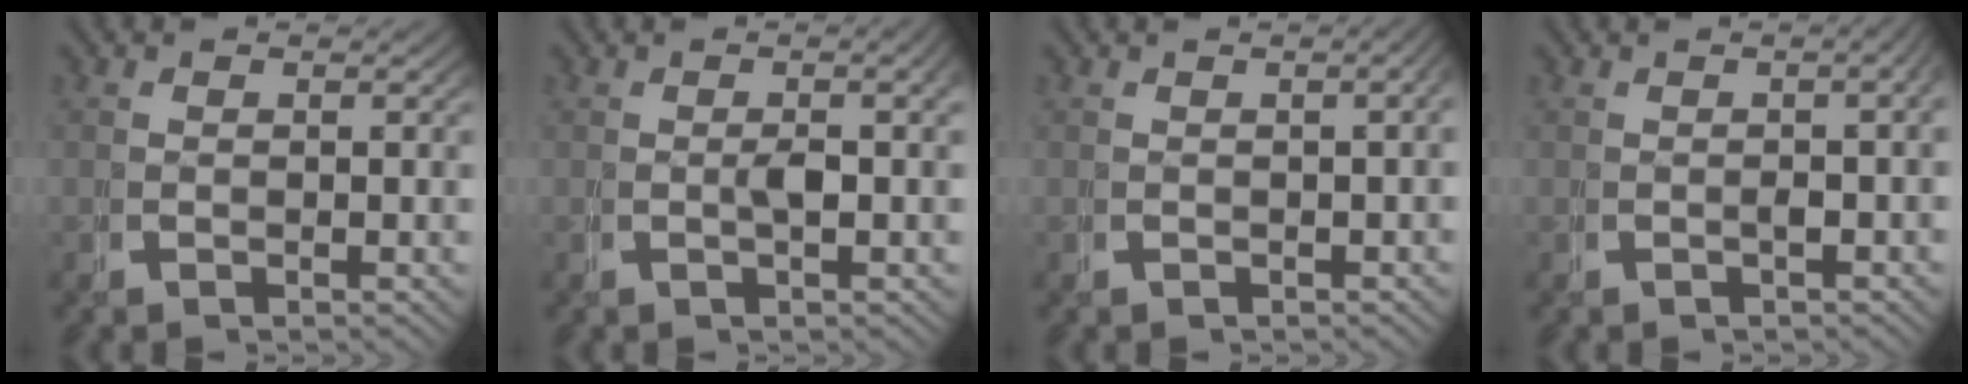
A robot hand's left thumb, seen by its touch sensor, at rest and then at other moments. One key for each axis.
{"total": 2.2, "fx": 0.1, "fy": 0.3, "fz": 2.2, "tx": -0.039, "ty": 0.004, "tz": 0.004}
{"total": 1.7, "fx": -0.4, "fy": 0.5, "fz": 1.6, "tx": -0.021, "ty": 0.006, "tz": -0.004}
{"total": 3.6, "fx": 0.1, "fy": 1.4, "fz": 3.3, "tx": -0.037, "ty": 0.020, "tz": -0.005}